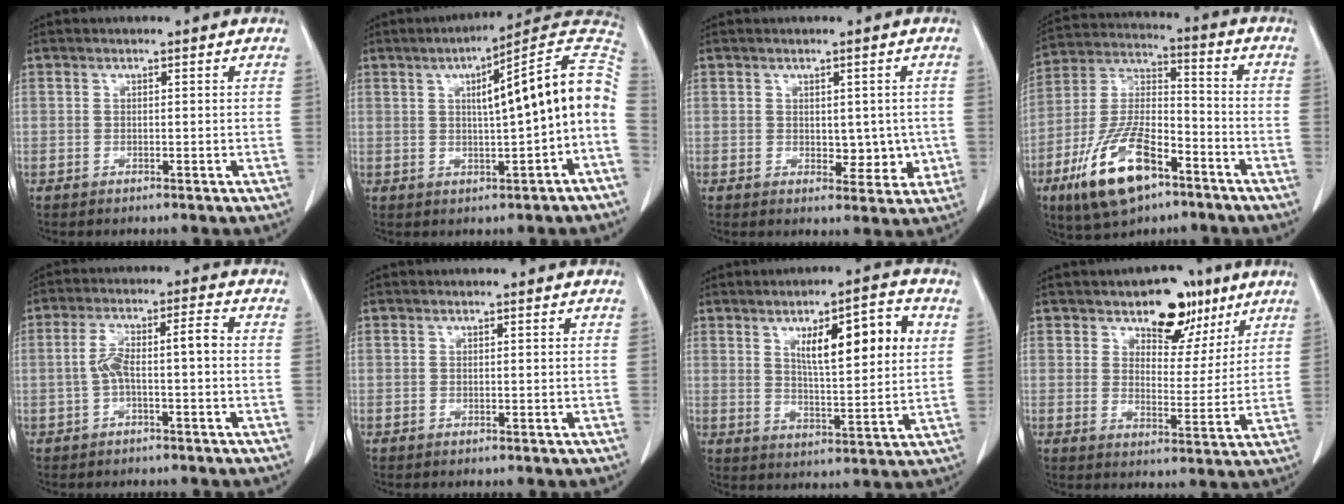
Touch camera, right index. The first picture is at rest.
{"total": 14.1, "force": [0.4, 1.0, 14.1], "torque": [-0.187, 0.039, 0.002]}
{"total": 4.5, "force": [-0.1, 2.8, 3.5], "torque": [-0.033, -0.002, 0.008]}
{"total": 15.7, "force": [-8.6, 5.9, 11.7], "torque": [-0.241, -0.002, -0.151]}
{"total": 5.9, "force": [-0.8, 1.2, 5.7], "torque": [-0.114, 0.034, -0.011]}
{"total": 0.0}
{"total": 11.8, "force": [4.2, 2.3, 10.8], "torque": [-0.166, 0.007, 0.067]}
{"total": 8.6, "force": [5.6, 4.9, 4.2], "torque": [-0.048, 0.005, 0.085]}